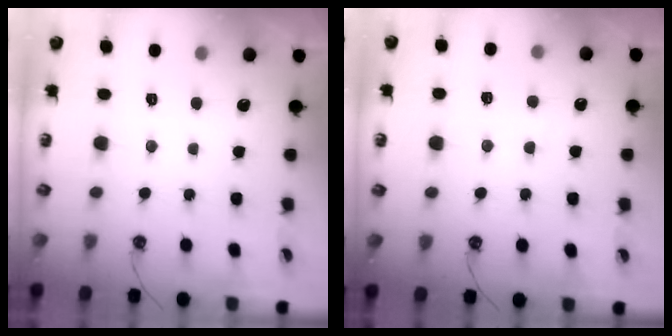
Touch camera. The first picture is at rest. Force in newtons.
{"total": 1.8, "press": 1.7, "slide": 0.6}